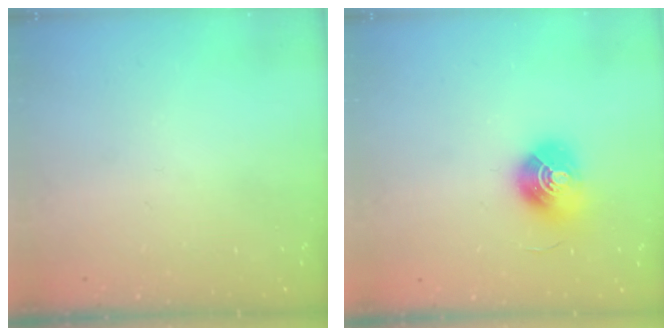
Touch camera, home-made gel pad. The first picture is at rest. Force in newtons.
{"total": 10.4, "press": 10.4, "slide": 0.3}